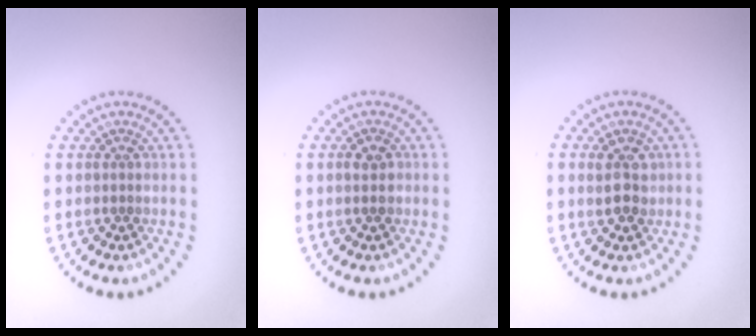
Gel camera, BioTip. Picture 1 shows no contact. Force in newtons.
{"total": 1.5, "press": 1.4, "slide": 0.3}
{"total": 2.8, "press": 2.7, "slide": 0.5}